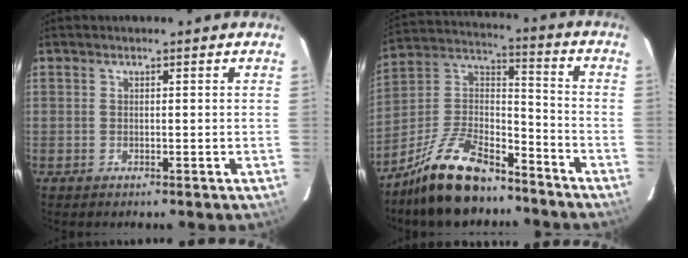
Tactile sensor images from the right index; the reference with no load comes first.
{"total": 17.2, "force": [-12.7, 6.7, 9.6], "torque": [-0.200, 0.022, -0.226]}